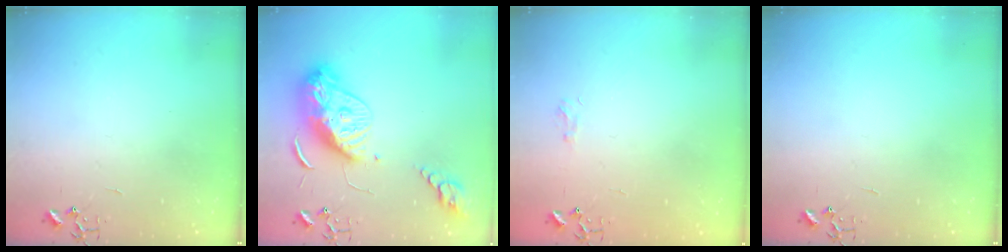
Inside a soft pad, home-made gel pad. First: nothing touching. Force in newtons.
{"total": 14.4, "press": 14.4, "slide": 1.3}
{"total": 5.6, "press": 5.6, "slide": 0.7}
{"total": 0.0}